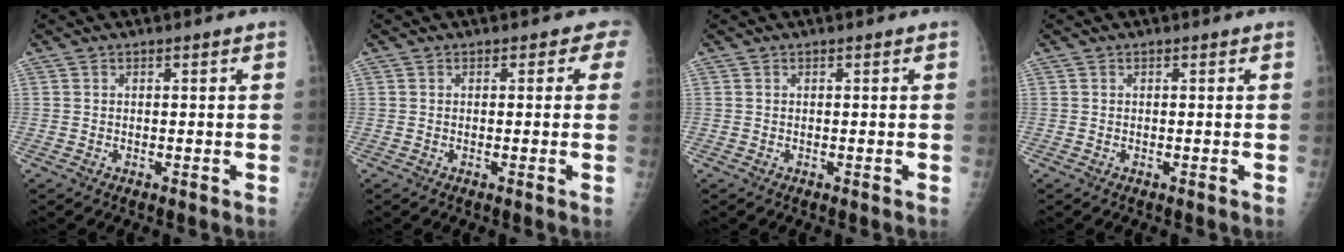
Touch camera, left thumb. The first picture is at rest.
{"total": 1.9, "force": [0.7, 1.5, 1.0], "torque": [0.016, 0.004, -0.002]}
{"total": 0.0}
{"total": 0.0}